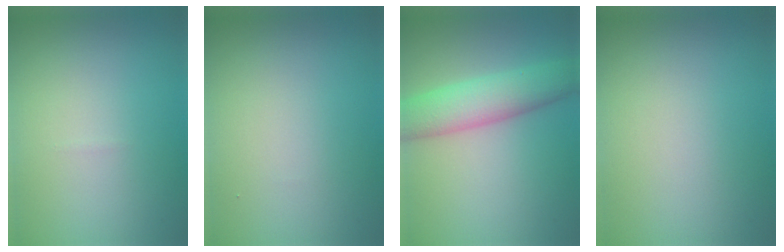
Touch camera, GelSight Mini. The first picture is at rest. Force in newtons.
{"total": 0.0}
{"total": 5.6, "press": 5.6, "slide": 0.2}
{"total": 0.0}